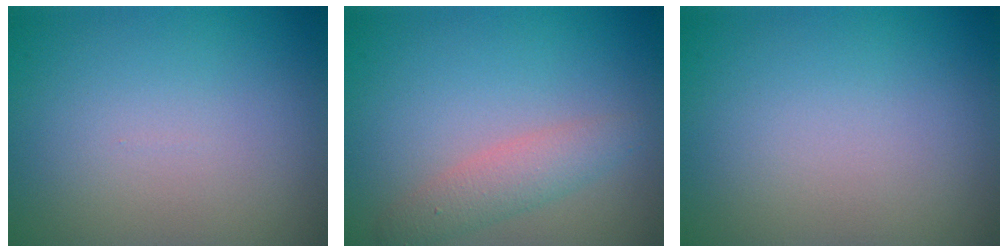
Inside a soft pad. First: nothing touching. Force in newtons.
{"total": 2.6, "press": 2.6, "slide": 0.2}
{"total": 0.0}